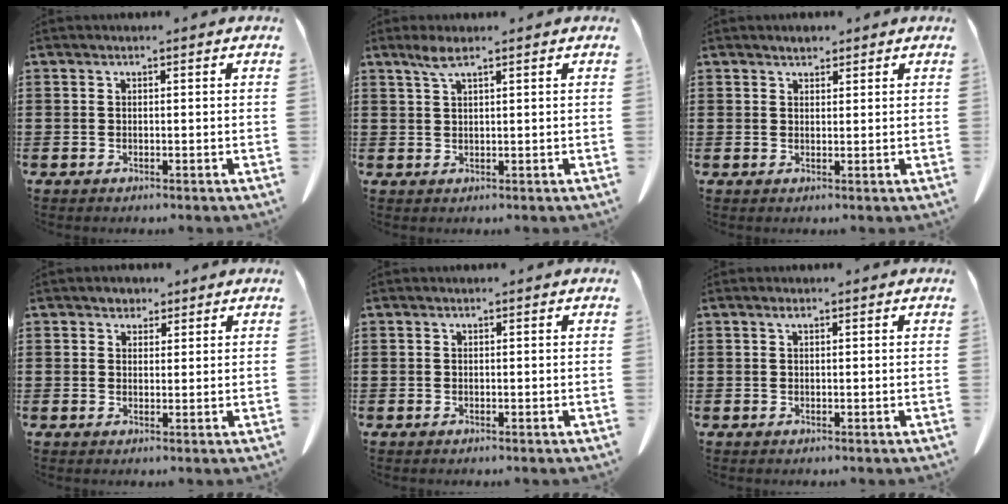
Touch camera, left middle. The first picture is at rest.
{"total": 2.8, "force": [1.7, 0.4, 2.1], "torque": [-0.047, 0.003, 0.030]}
{"total": 1.6, "force": [1.4, 0.5, 0.3], "torque": [-0.008, 0.004, 0.027]}
{"total": 2.0, "force": [1.6, 1.2, 0.1], "torque": [0.000, 0.005, 0.028]}
{"total": 0.0}
{"total": 0.6, "force": [0.3, 0.1, 0.5], "torque": [-0.010, 0.002, 0.006]}